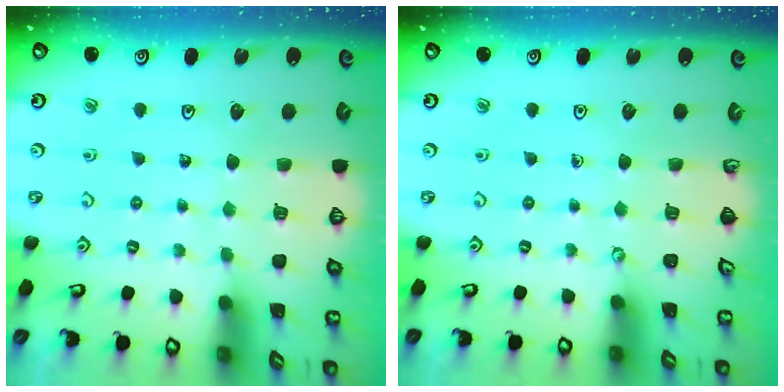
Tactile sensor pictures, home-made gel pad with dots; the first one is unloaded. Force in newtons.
{"total": 0.0}